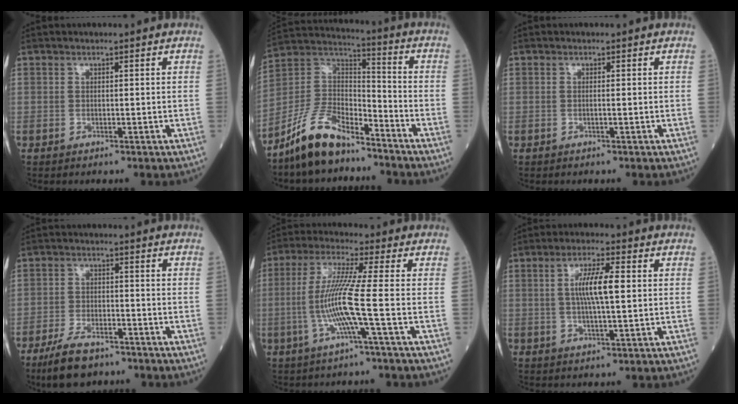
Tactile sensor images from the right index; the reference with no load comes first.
{"total": 11.9, "force": [-9.4, 4.2, 6.0], "torque": [-0.134, 0.014, -0.187]}
{"total": 0.0}
{"total": 7.5, "force": [-5.7, 2.7, 4.1], "torque": [-0.091, -0.011, -0.102]}
{"total": 8.9, "force": [-1.8, -1.4, 8.6], "torque": [-0.182, -0.001, -0.035]}
{"total": 6.9, "force": [1.0, 0.7, 6.8], "torque": [-0.132, 0.005, 0.017]}